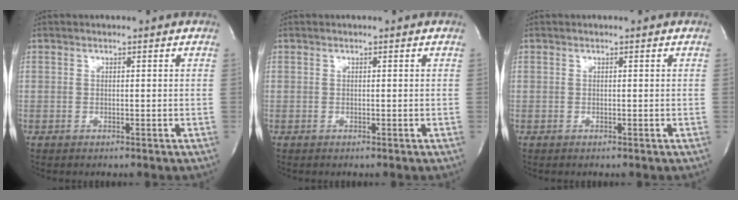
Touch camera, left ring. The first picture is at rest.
{"total": 0.0}
{"total": 0.0}